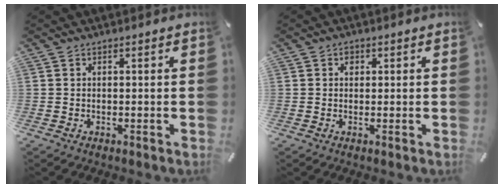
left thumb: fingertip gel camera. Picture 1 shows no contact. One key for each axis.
{"total": 1.2, "fx": 0.3, "fy": 1.1, "fz": 0.4, "tx": -0.001, "ty": 0.003, "tz": 0.003}